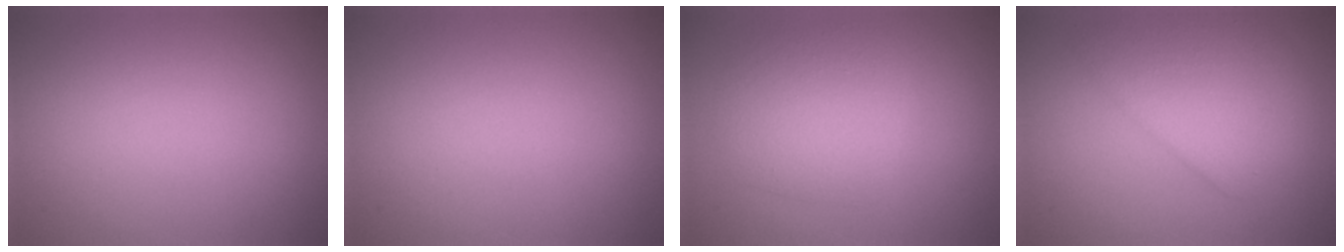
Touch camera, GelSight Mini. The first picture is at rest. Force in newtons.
{"total": 0.0}
{"total": 3.5, "press": 3.5, "slide": 0.1}
{"total": 4.1, "press": 4.1, "slide": 0.1}